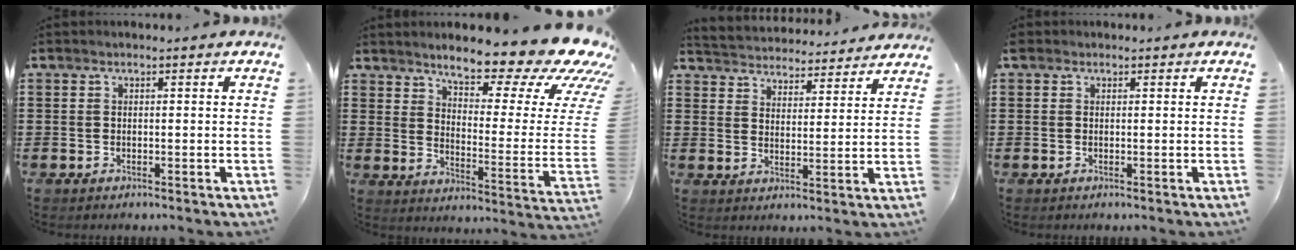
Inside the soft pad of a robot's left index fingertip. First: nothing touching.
{"total": 14.2, "force": [11.0, 2.9, 8.5], "torque": [-0.137, -0.083, 0.178]}
{"total": 3.9, "force": [3.9, 0.0, -0.6], "torque": [-0.011, -0.030, 0.065]}
{"total": 0.6, "force": [0.3, 0.5, 0.2], "torque": [-0.006, 0.005, 0.005]}